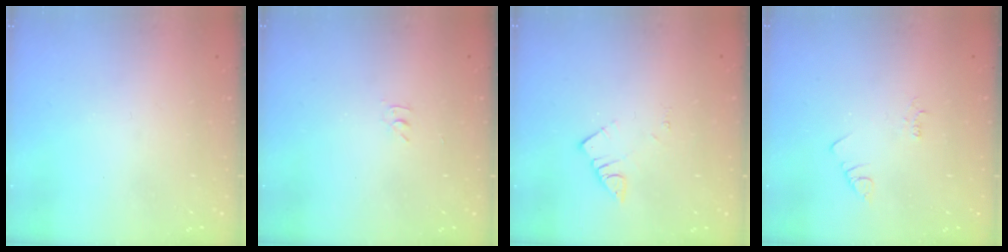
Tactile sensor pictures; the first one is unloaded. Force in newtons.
{"total": 2.8, "press": 2.8, "slide": 0.4}
{"total": 3.5, "press": 3.5, "slide": 0.2}
{"total": 1.9, "press": 1.9, "slide": 0.3}